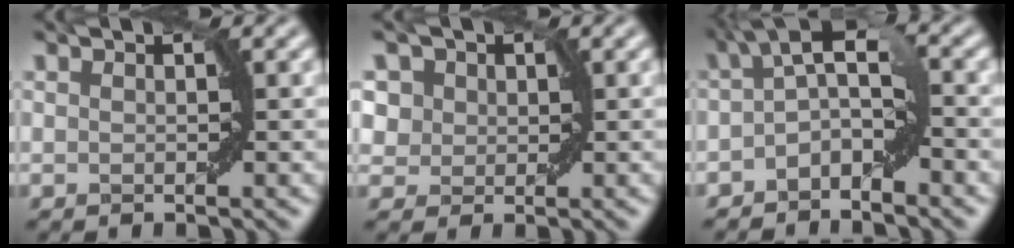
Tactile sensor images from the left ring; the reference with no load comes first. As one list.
[{"total": 4.6, "force": [2.2, 3.5, 1.9], "torque": [-0.046, 0.011, 0.026]}, {"total": 4.2, "force": [-1.1, 1.7, 3.7], "torque": [-0.058, 0.013, -0.030]}]